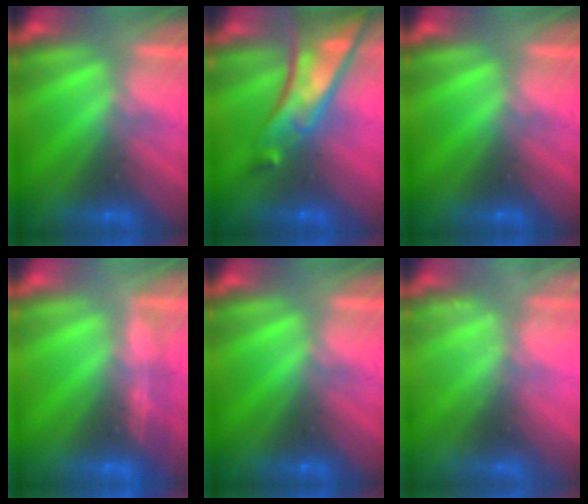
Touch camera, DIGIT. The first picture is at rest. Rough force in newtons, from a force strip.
{"total": 6.9}
{"total": 0.0}
{"total": 1.5}
{"total": 0.0}
{"total": 2.4}